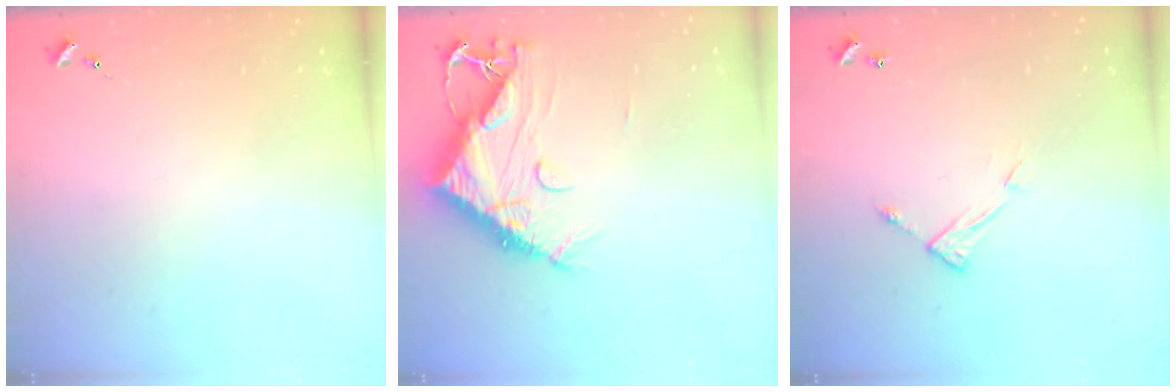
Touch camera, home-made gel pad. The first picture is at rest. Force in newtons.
{"total": 13.4, "press": 13.3, "slide": 1.5}
{"total": 6.4, "press": 6.4, "slide": 0.3}